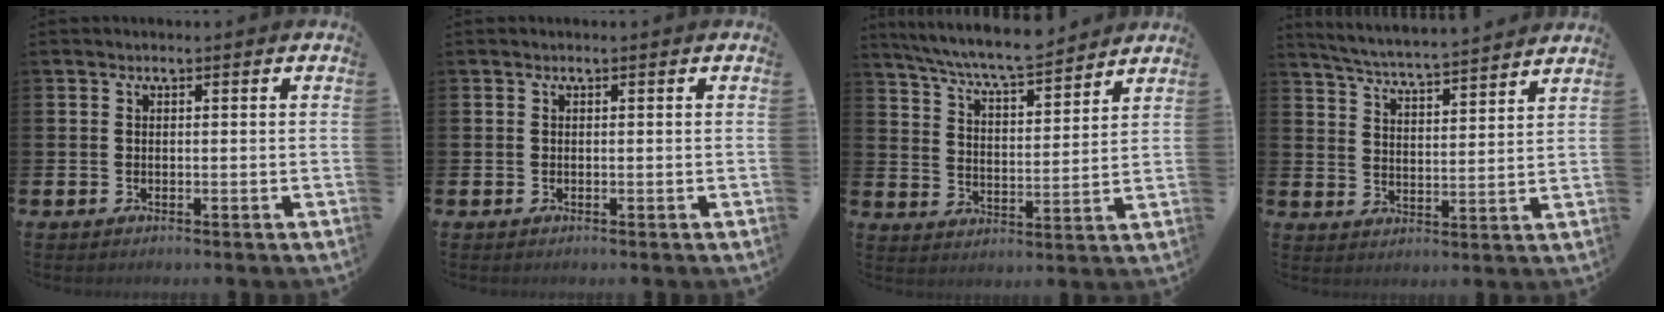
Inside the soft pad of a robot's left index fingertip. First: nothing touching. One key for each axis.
{"total": 0.0}
{"total": 7.6, "fx": 7.2, "fy": 0.4, "fz": 2.3, "tx": -0.072, "ty": -0.046, "tz": 0.128}
{"total": 5.4, "fx": 5.3, "fy": -0.4, "fz": 0.9, "tx": -0.043, "ty": -0.042, "tz": 0.092}